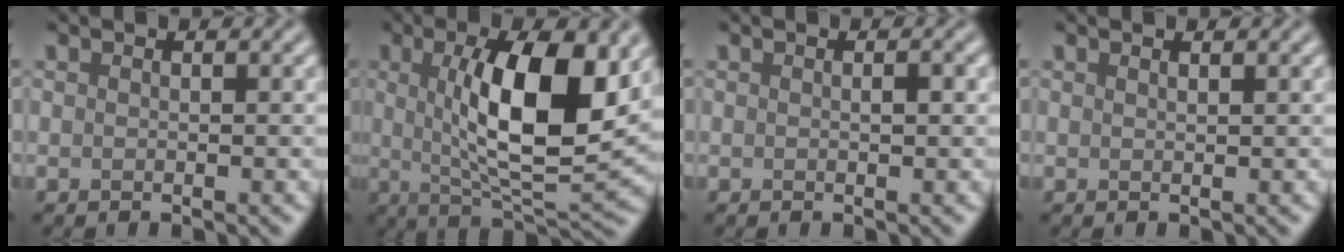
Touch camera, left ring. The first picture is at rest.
{"total": 10.6, "force": [2.0, 3.2, 9.9], "torque": [-0.150, -0.009, 0.038]}
{"total": 0.7, "force": [0.1, 0.2, 0.7], "torque": [-0.008, 0.000, 0.001]}
{"total": 0.5, "force": [0.5, 0.1, 0.3], "torque": [0.001, 0.000, 0.007]}